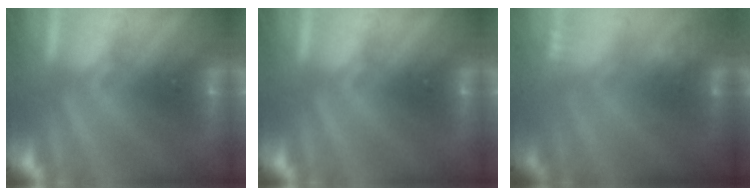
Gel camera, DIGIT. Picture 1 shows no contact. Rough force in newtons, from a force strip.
{"total": 0.0}
{"total": 2.9}